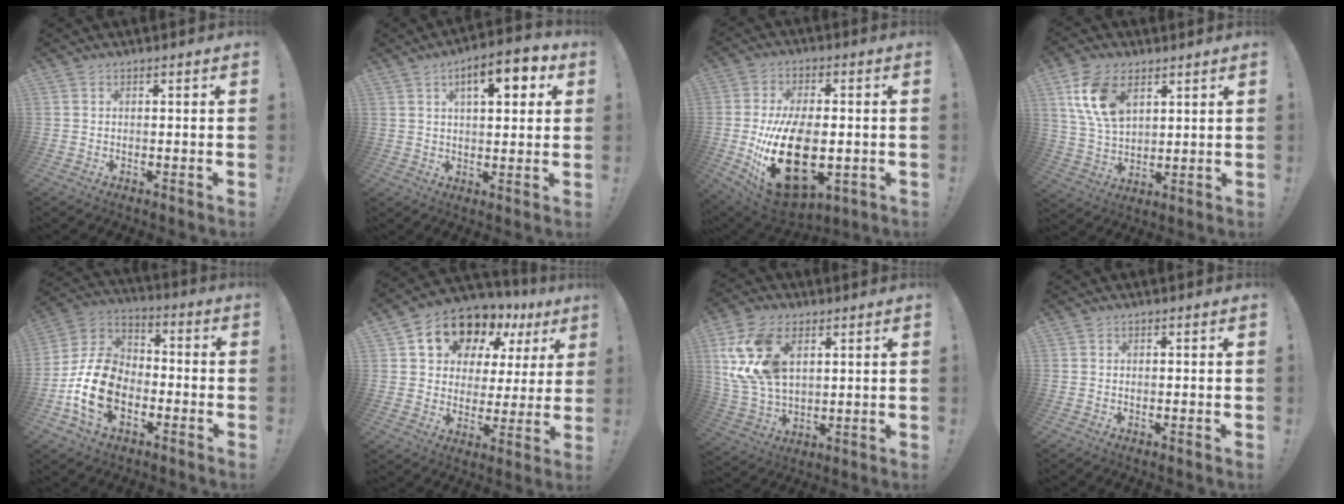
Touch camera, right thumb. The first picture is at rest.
{"total": 10.1, "force": [4.2, 4.2, 8.2], "torque": [-0.108, -0.012, 0.063]}
{"total": 23.7, "force": [-3.7, 13.4, 19.2], "torque": [-0.365, 0.002, -0.046]}
{"total": 13.8, "force": [6.3, 8.5, 8.9], "torque": [-0.170, -0.012, 0.122]}
{"total": 18.0, "force": [-5.8, 12.4, 11.7], "torque": [-0.217, 0.041, -0.093]}
{"total": 13.8, "force": [9.5, 8.4, 5.5], "torque": [-0.096, -0.070, 0.177]}
{"total": 17.8, "force": [6.2, 11.7, 11.9], "torque": [-0.237, -0.018, 0.119]}
{"total": 0.0}